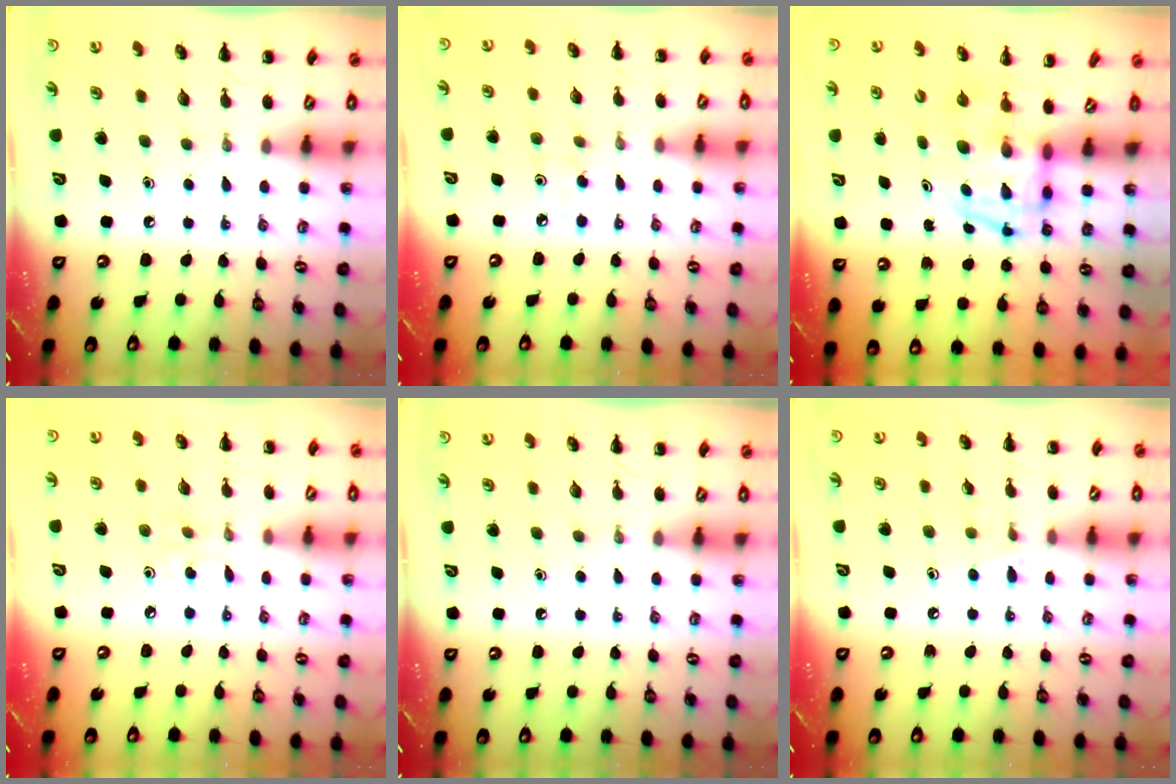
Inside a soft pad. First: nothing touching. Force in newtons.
{"total": 4.0, "press": 3.8, "slide": 1.1}
{"total": 3.9, "press": 3.8, "slide": 0.6}
{"total": 2.4, "press": 2.2, "slide": 0.8}
{"total": 0.0}
{"total": 6.5, "press": 6.2, "slide": 2.2}